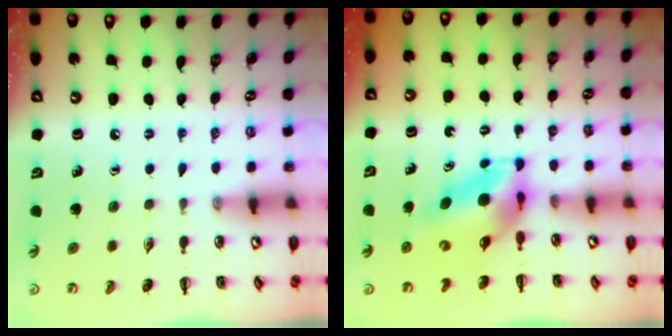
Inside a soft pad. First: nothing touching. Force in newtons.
{"total": 5.2, "press": 5.0, "slide": 1.3}